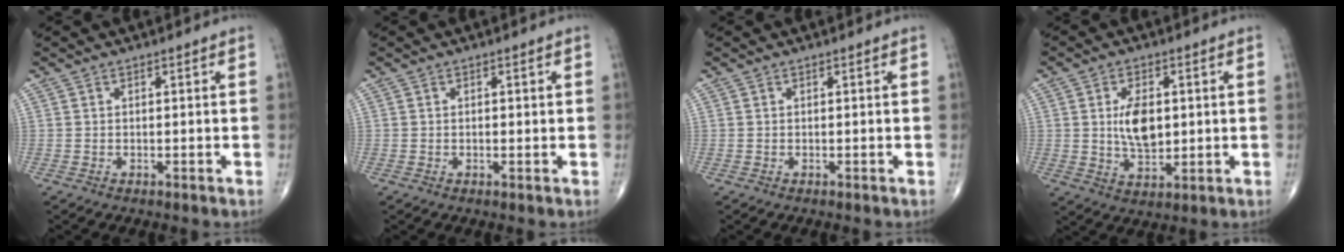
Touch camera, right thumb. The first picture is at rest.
{"total": 0.9, "force": [0.1, 0.4, 0.8], "torque": [-0.012, -0.001, 0.001]}
{"total": 0.0}
{"total": 8.0, "force": [1.0, 4.5, 6.5], "torque": [-0.101, -0.011, 0.022]}